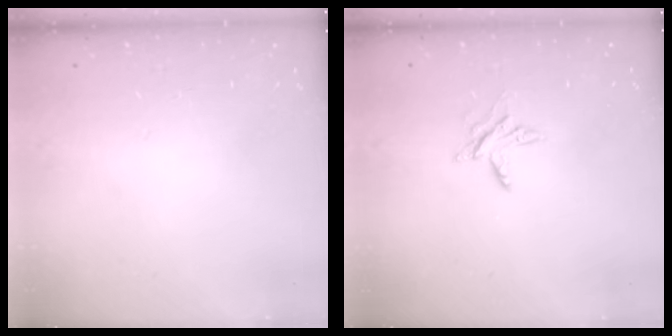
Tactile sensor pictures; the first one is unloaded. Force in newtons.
{"total": 5.9, "press": 5.9, "slide": 0.5}